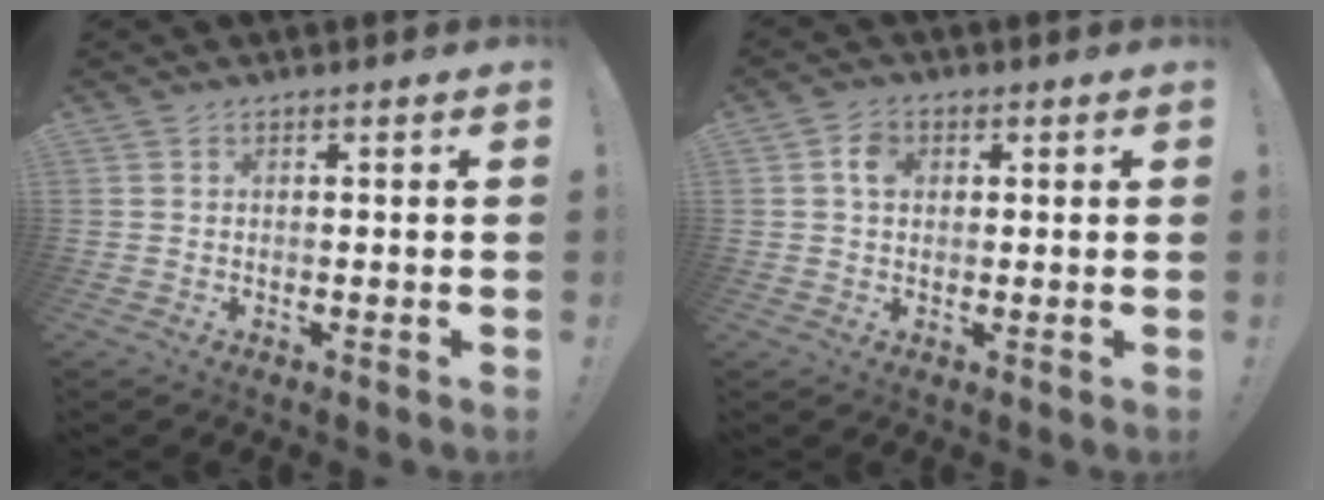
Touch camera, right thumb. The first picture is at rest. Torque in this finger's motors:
{"motor_torque": [0.00, -0.01, 0.26, 0.26, 0.00]}